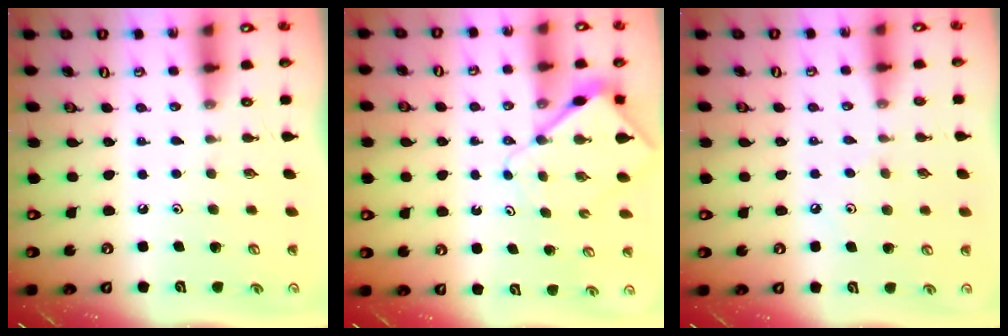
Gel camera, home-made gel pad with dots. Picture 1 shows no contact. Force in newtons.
{"total": 7.5, "press": 7.5, "slide": 0.8}
{"total": 5.1, "press": 5.0, "slide": 0.7}